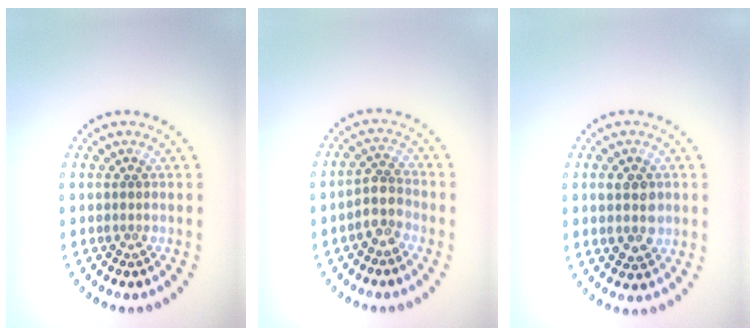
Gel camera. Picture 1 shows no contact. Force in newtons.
{"total": 2.5, "press": 2.0, "slide": 1.4}
{"total": 3.1, "press": 3.1, "slide": 0.2}